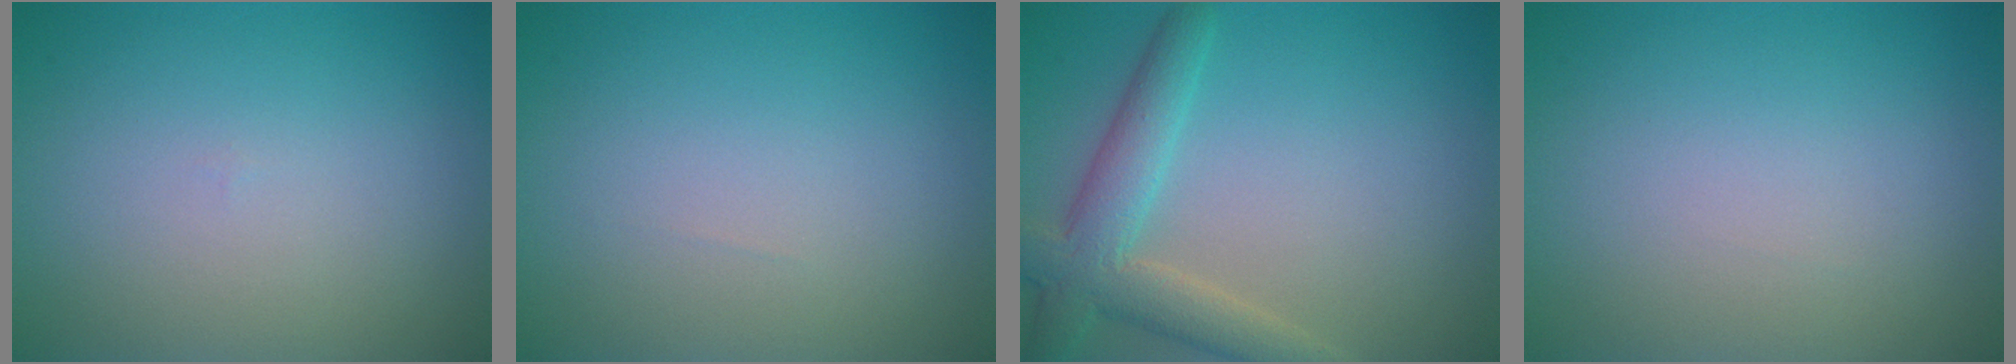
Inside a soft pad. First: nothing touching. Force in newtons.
{"total": 0.0}
{"total": 4.7, "press": 4.7, "slide": 0.4}
{"total": 0.0}